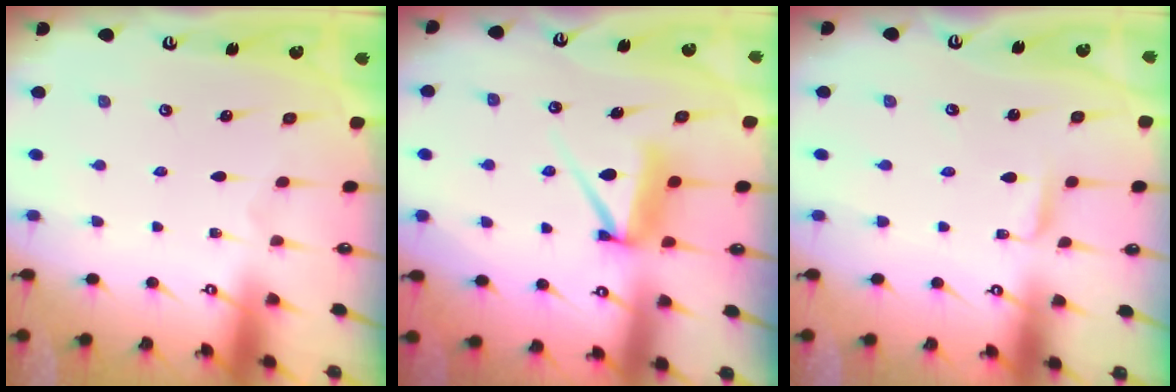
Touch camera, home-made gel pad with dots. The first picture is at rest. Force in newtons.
{"total": 7.7, "press": 7.7, "slide": 0.8}
{"total": 2.6, "press": 2.5, "slide": 0.3}